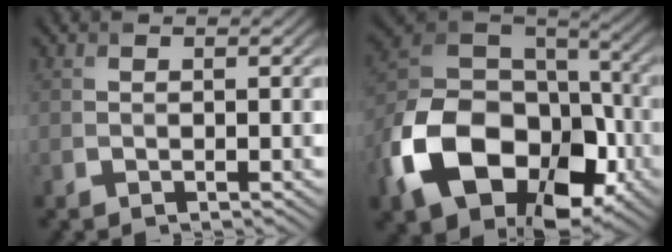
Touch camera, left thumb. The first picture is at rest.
{"total": 17.7, "force": [-6.8, 11.6, 11.5], "torque": [-0.239, -0.036, -0.124]}